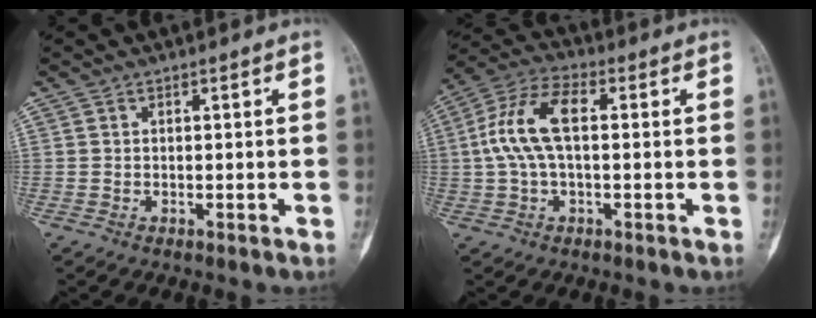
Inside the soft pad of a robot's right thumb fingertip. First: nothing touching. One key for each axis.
{"total": 11.3, "fx": 0.9, "fy": 5.6, "fz": 9.8, "tx": -0.207, "ty": 0.035, "tz": 0.011}